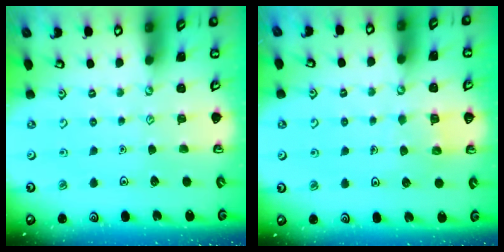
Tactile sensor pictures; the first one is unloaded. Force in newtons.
{"total": 5.2, "press": 5.2, "slide": 0.3}